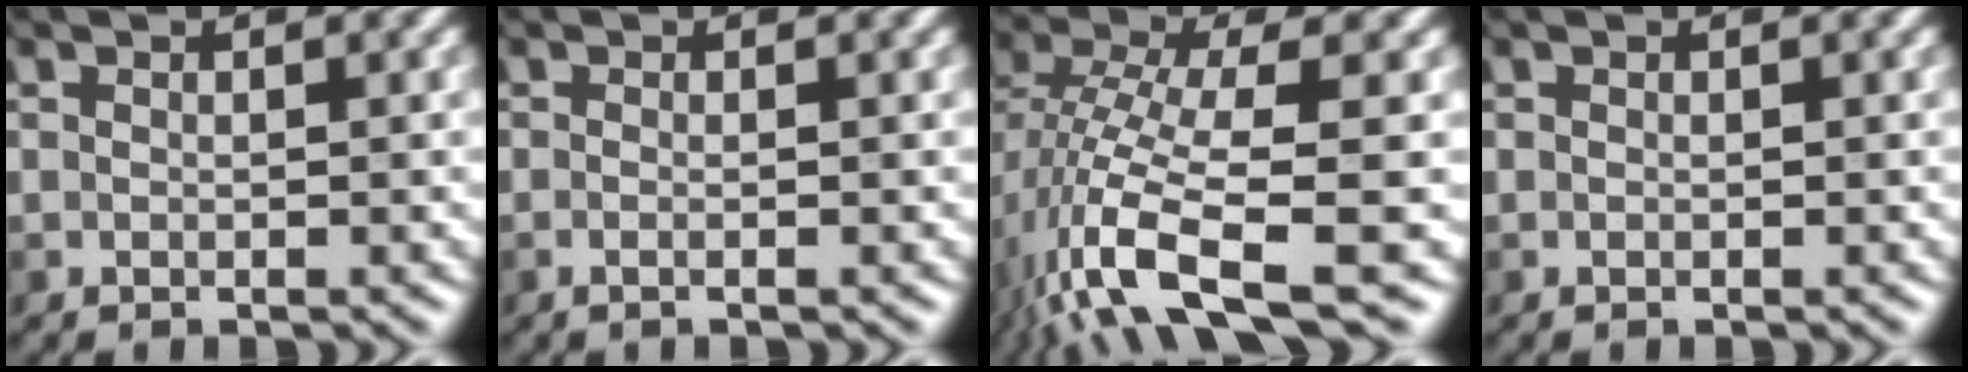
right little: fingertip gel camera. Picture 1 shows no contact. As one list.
[{"total": 0.7, "force": [-0.2, 0.1, 0.7], "torque": [-0.010, -0.003, -0.007]}, {"total": 9.8, "force": [-4.8, 3.0, 8.0], "torque": [-0.159, 0.001, -0.093]}, {"total": 0.0}]